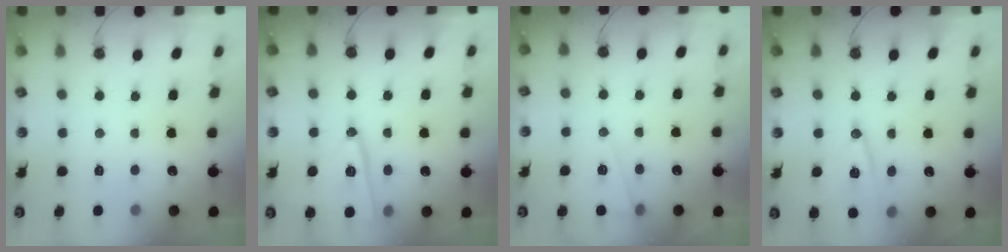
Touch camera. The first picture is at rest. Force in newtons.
{"total": 14.2, "press": 14.2, "slide": 0.5}
{"total": 6.8, "press": 5.2, "slide": 4.4}
{"total": 10.5, "press": 10.5, "slide": 0.8}